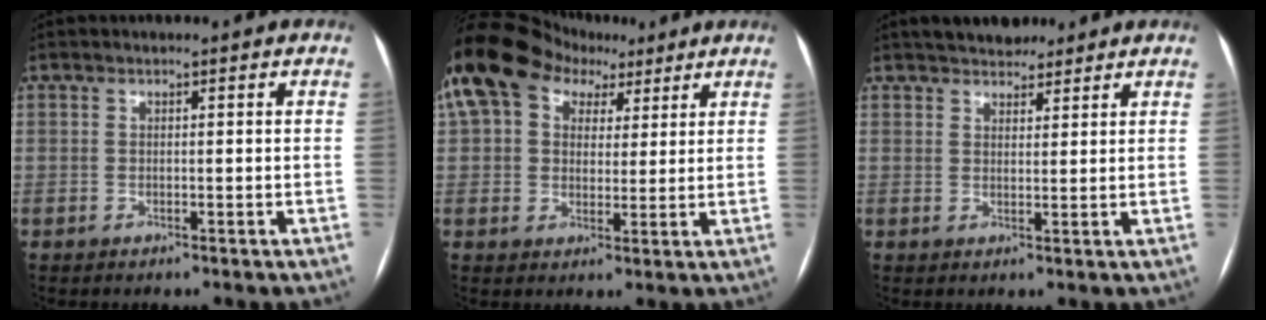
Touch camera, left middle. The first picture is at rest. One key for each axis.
{"total": 17.1, "fx": 9.0, "fy": 11.6, "fz": 8.6, "tx": -0.192, "ty": 0.076, "tz": 0.156}
{"total": 5.7, "fx": 4.9, "fy": 2.3, "fz": 1.9, "tx": -0.018, "ty": 0.014, "tz": 0.078}